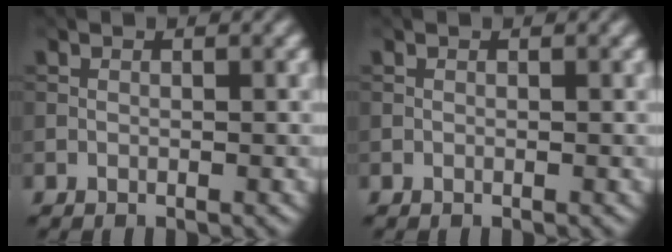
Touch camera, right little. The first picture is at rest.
{"total": 0.0}